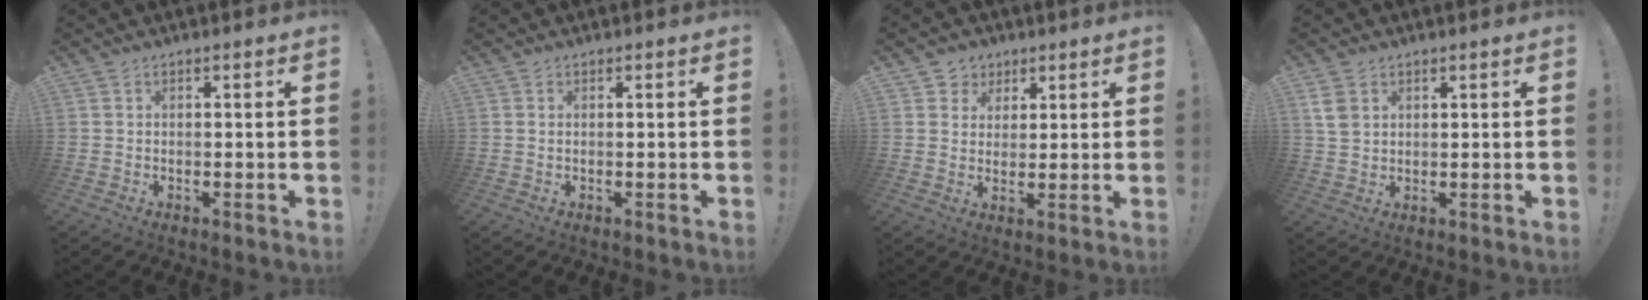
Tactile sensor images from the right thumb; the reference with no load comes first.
{"total": 0.0}
{"total": 5.6, "force": [2.3, 5.1, 0.4], "torque": [-0.005, -0.017, 0.045]}
{"total": 5.1, "force": [2.2, 3.5, 3.0], "torque": [-0.061, -0.001, 0.044]}